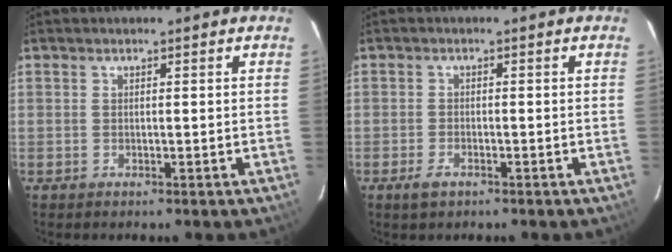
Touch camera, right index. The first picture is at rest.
{"total": 2.6, "force": [-1.6, 1.2, 1.6], "torque": [-0.036, -0.003, -0.030]}